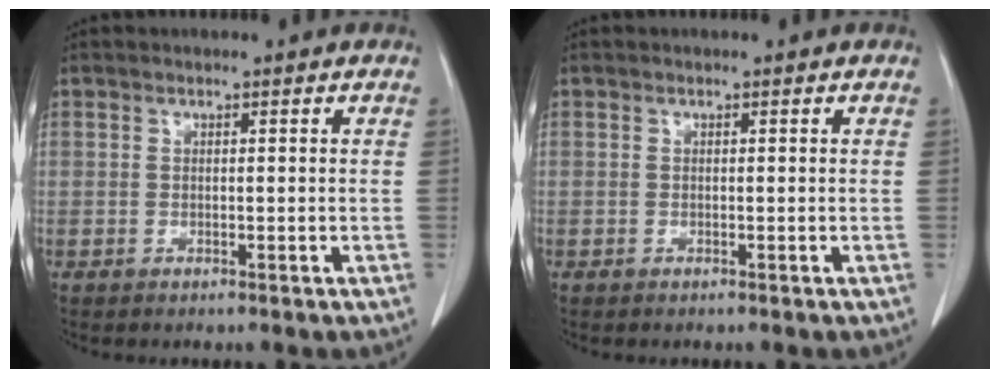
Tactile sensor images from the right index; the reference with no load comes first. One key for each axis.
{"total": 0.0}